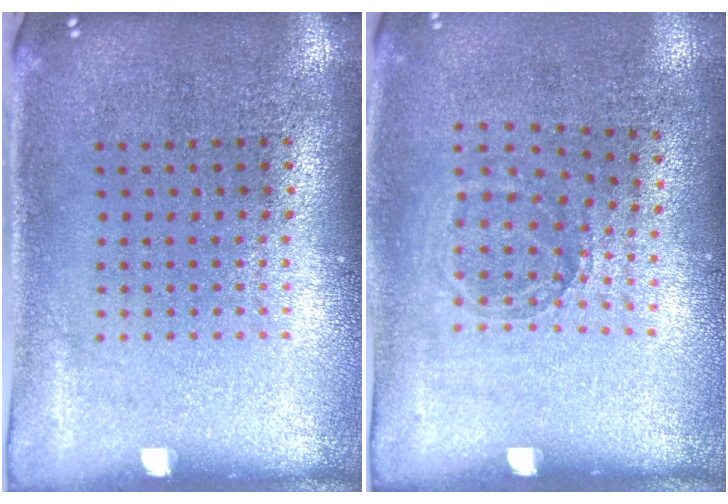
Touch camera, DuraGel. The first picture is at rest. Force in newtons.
{"total": 0.9, "press": 0.8, "slide": 0.5}